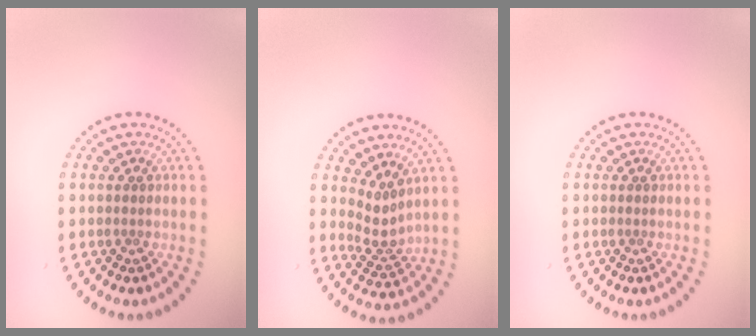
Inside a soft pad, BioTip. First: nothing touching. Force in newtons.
{"total": 2.3, "press": 1.6, "slide": 1.7}
{"total": 0.0}